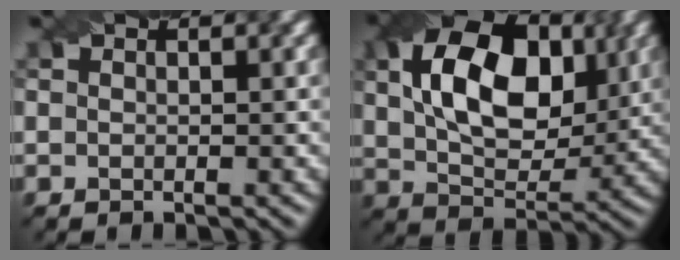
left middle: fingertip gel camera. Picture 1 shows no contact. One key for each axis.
{"total": 11.0, "fx": 2.9, "fy": 6.7, "fz": 8.3, "tx": -0.141, "ty": 0.013, "tz": 0.045}